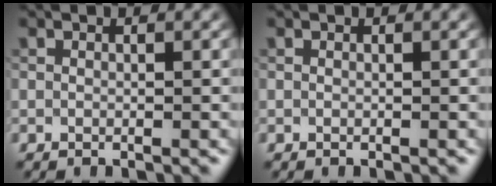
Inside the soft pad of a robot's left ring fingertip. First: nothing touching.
{"total": 0.0}